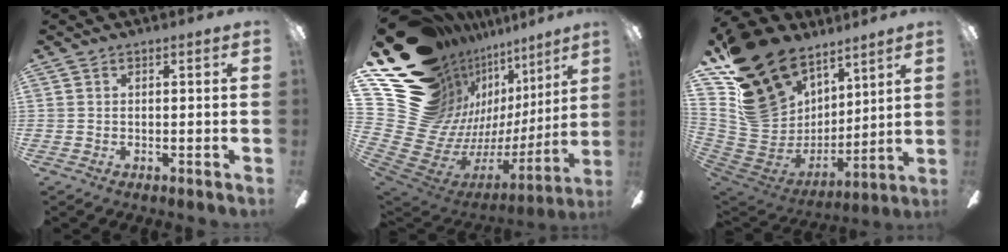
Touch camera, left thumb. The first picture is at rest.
{"total": 23.2, "force": [11.3, 16.1, 12.3], "torque": [-0.226, -0.133, 0.279]}
{"total": 23.2, "force": [14.1, 16.1, 8.9], "torque": [-0.179, -0.093, 0.296]}